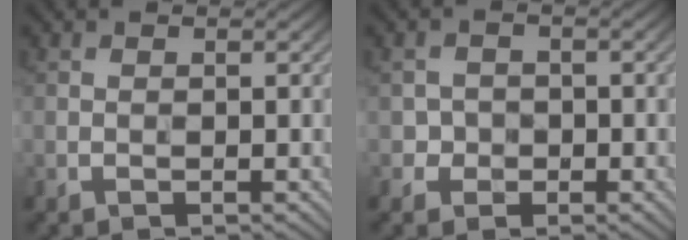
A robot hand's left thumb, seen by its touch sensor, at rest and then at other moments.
{"total": 1.9, "force": [-0.5, 1.8, 0.3], "torque": [0.004, 0.002, -0.014]}